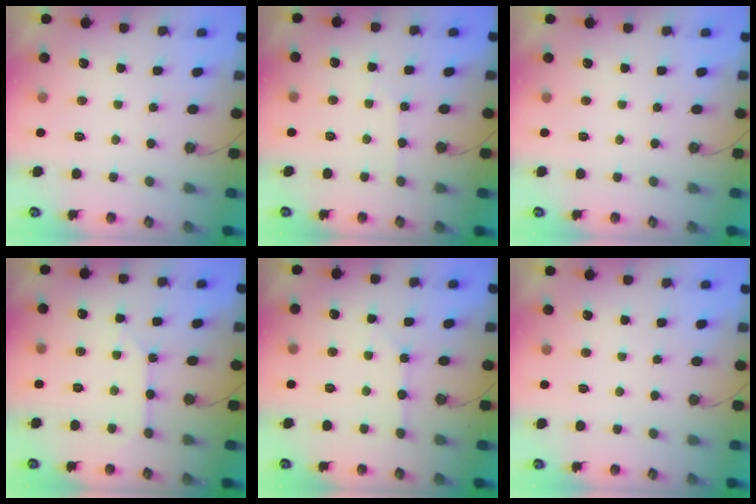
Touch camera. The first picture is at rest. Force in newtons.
{"total": 2.4, "press": 2.4, "slide": 0.4}
{"total": 0.0}
{"total": 2.7, "press": 2.7, "slide": 0.3}
{"total": 2.7, "press": 2.7, "slide": 0.4}
{"total": 0.0}